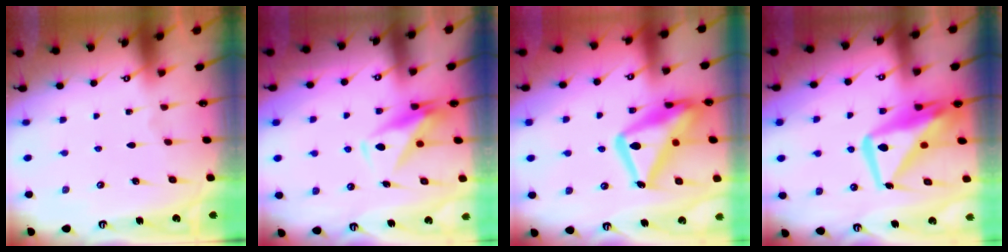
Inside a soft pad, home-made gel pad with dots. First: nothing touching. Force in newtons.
{"total": 8.8, "press": 8.8, "slide": 0.8}
{"total": 21.7, "press": 21.6, "slide": 2.0}
{"total": 14.9, "press": 14.8, "slide": 1.3}